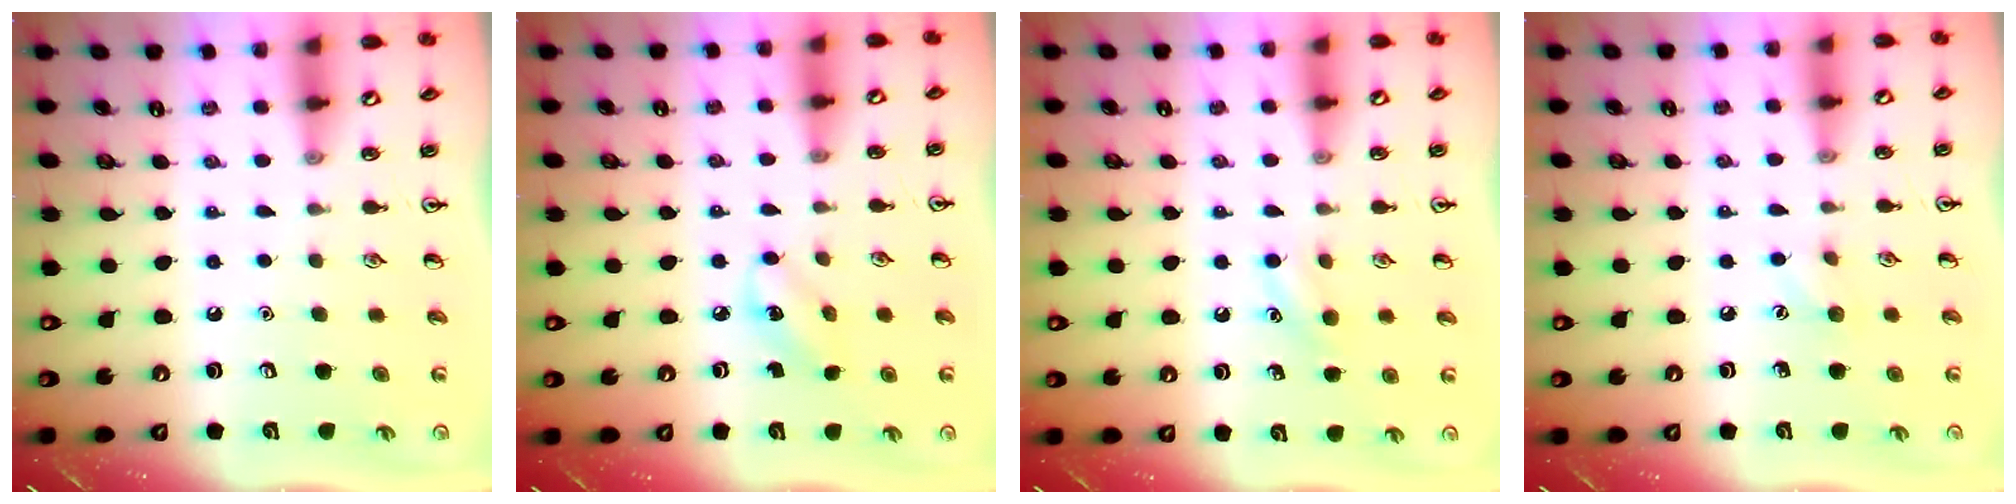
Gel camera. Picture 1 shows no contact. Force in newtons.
{"total": 4.2, "press": 4.1, "slide": 1.1}
{"total": 7.1, "press": 6.8, "slide": 2.1}
{"total": 5.1, "press": 4.8, "slide": 1.5}